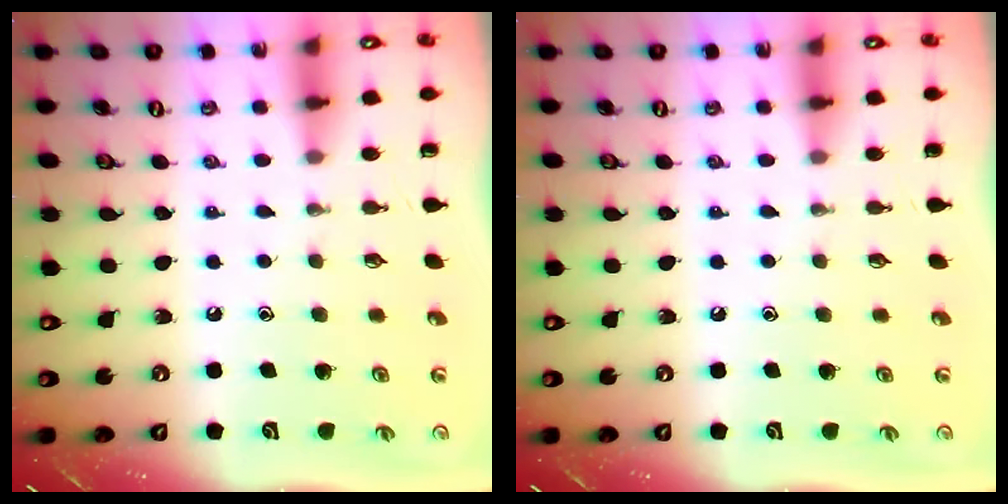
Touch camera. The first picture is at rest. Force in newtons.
{"total": 0.0}